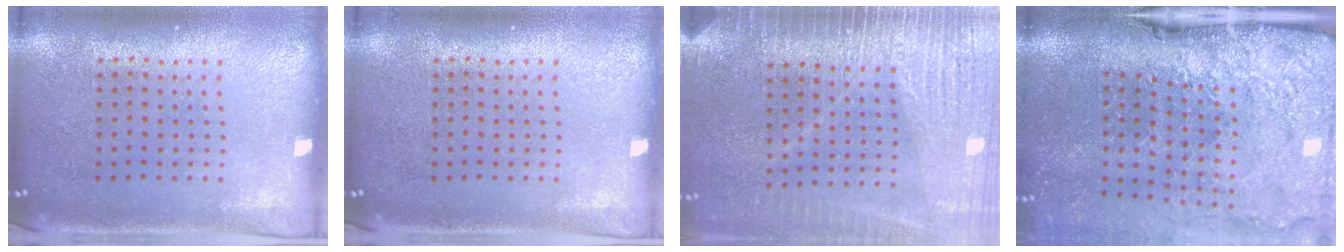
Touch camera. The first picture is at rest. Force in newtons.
{"total": 0.0}
{"total": 3.8, "press": 3.3, "slide": 1.9}
{"total": 4.8, "press": 3.7, "slide": 3.0}